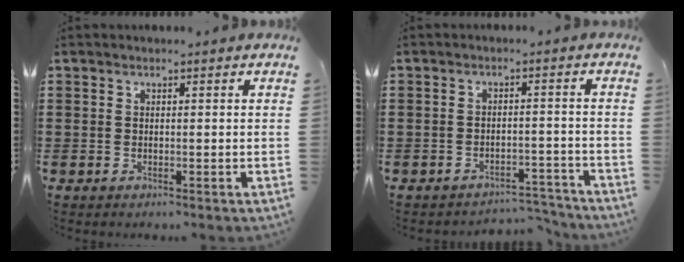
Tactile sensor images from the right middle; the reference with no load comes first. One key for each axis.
{"total": 2.8, "fx": -2.8, "fy": 0.3, "fz": 0.4, "tx": -0.009, "ty": 0.003, "tz": -0.058}